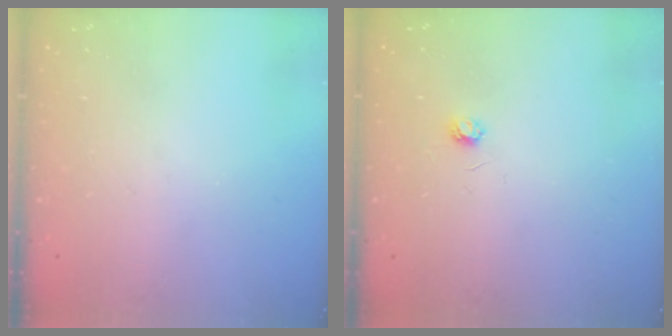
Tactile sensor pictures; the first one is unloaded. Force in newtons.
{"total": 3.2, "press": 3.2, "slide": 0.4}